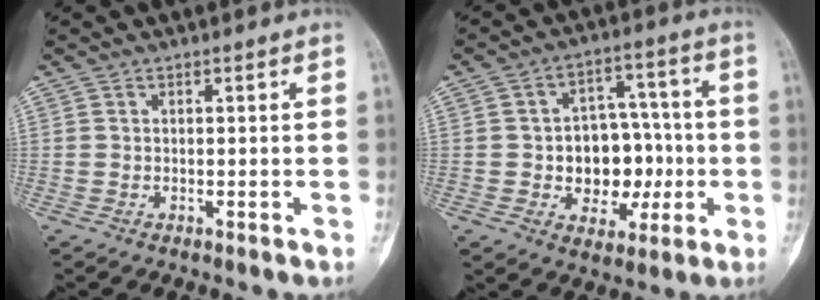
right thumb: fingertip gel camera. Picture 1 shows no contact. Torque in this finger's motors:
{"motor_torque": [0.13, 0.25, 0.24, -0.19, 0.02]}